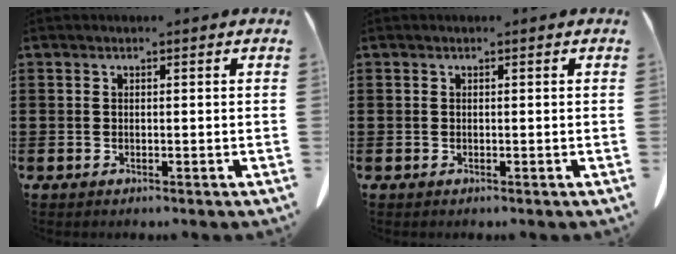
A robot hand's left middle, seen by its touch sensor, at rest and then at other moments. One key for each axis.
{"total": 0.0}